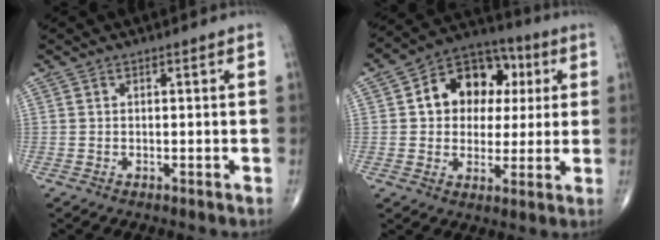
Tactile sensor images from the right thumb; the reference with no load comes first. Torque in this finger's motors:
{"motor_torque": [1.45, 1.41, 1.21, 0.31, 0.12]}